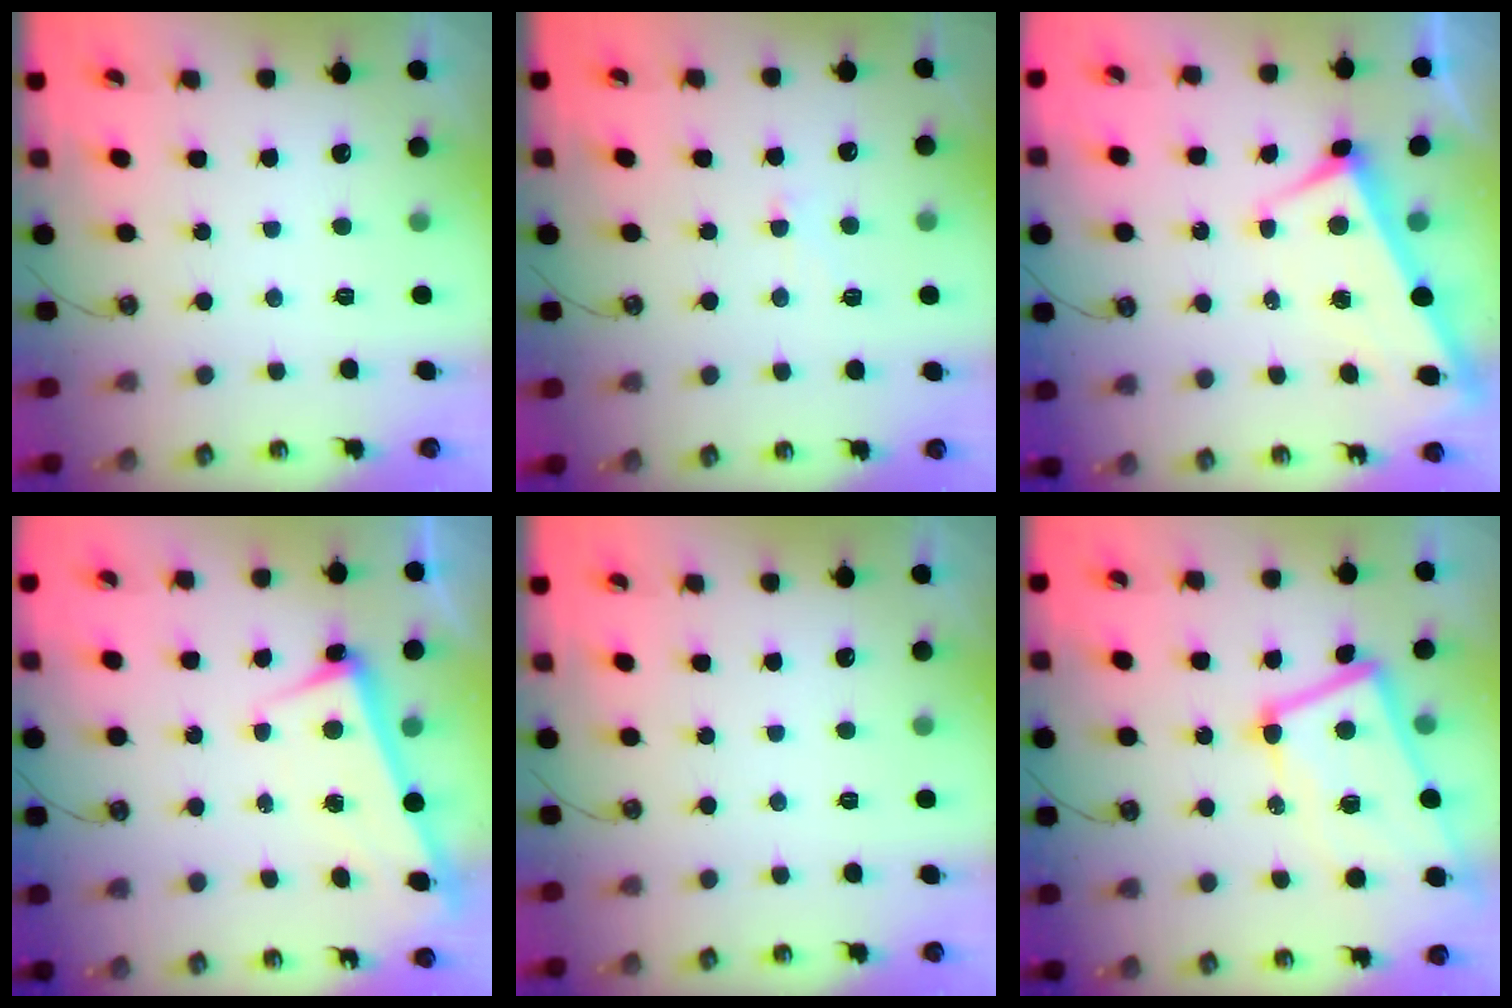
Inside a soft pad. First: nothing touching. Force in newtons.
{"total": 1.3, "press": 1.2, "slide": 0.6}
{"total": 3.0, "press": 2.9, "slide": 0.9}
{"total": 2.6, "press": 2.5, "slide": 0.7}
{"total": 0.0}
{"total": 8.6, "press": 8.6, "slide": 0.9}